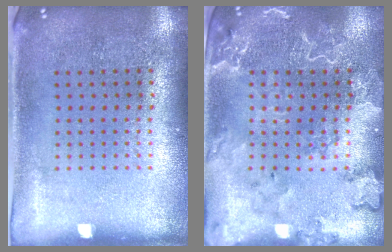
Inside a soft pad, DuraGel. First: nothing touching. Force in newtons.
{"total": 2.5, "press": 2.4, "slide": 0.8}